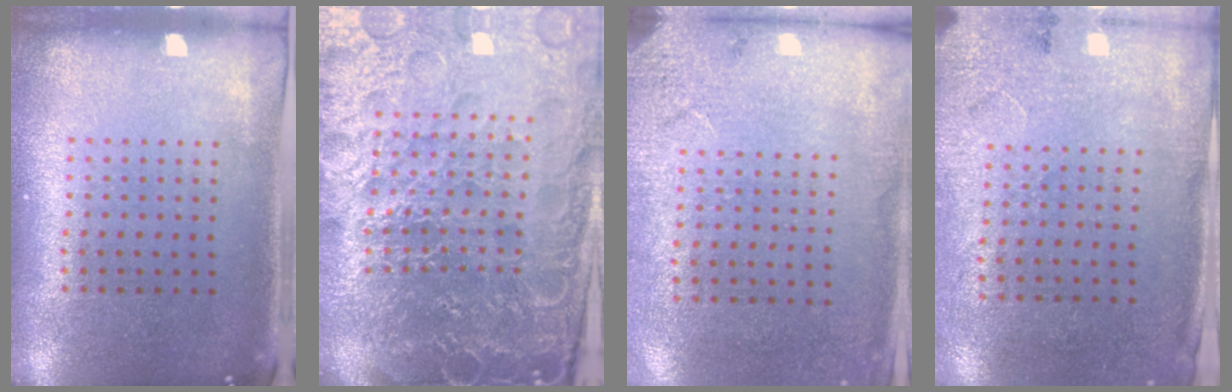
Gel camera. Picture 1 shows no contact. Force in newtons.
{"total": 6.2, "press": 5.6, "slide": 2.6}
{"total": 2.6, "press": 2.2, "slide": 1.3}
{"total": 2.7, "press": 2.2, "slide": 1.6}